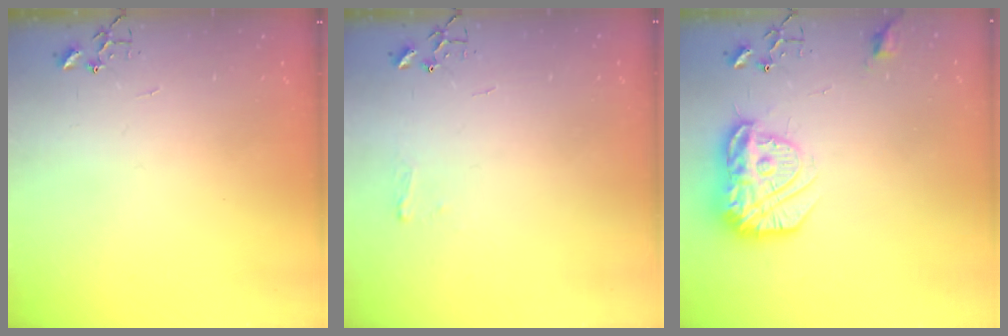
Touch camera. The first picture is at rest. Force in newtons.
{"total": 5.2, "press": 5.1, "slide": 0.6}
{"total": 18.0, "press": 17.9, "slide": 1.6}